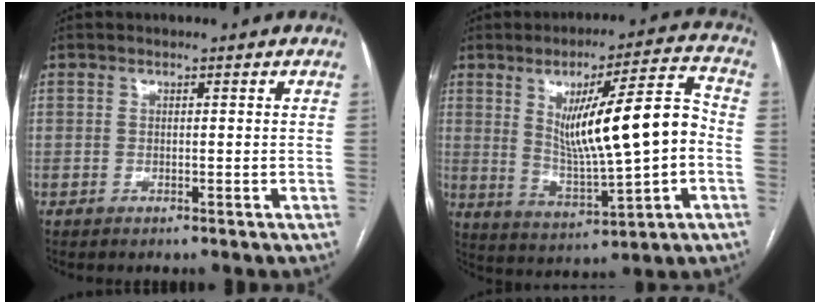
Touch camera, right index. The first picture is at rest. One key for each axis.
{"total": 15.3, "fx": 0.7, "fy": 2.0, "fz": 15.1, "tx": -0.244, "ty": 0.013, "tz": 0.020}